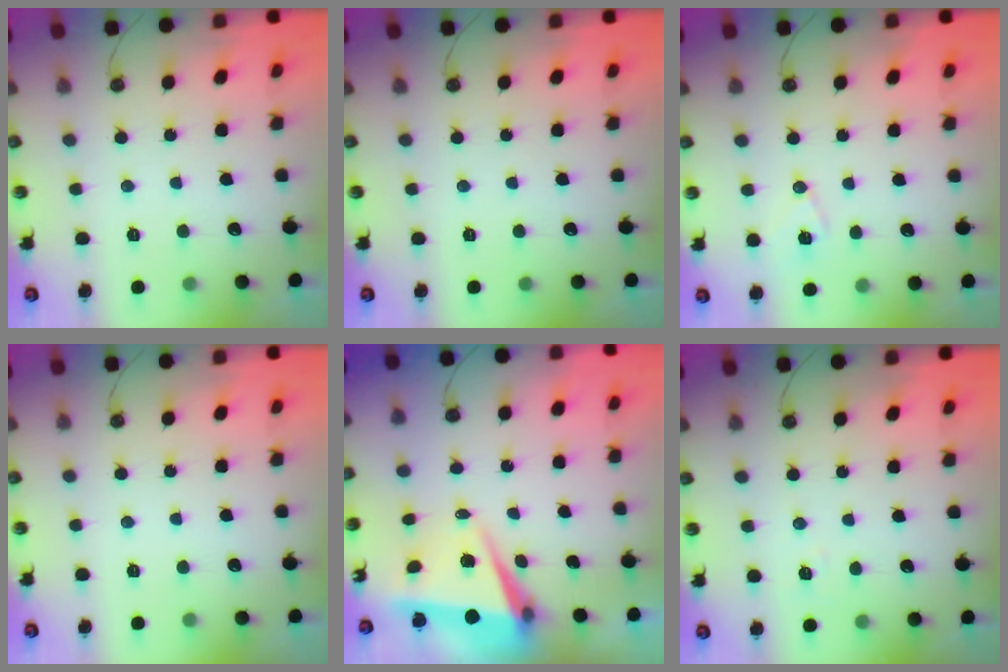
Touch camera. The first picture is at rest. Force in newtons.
{"total": 0.0}
{"total": 7.6, "press": 7.2, "slide": 2.5}
{"total": 0.0}
{"total": 5.7, "press": 5.3, "slide": 2.0}
{"total": 5.6, "press": 5.3, "slide": 1.8}